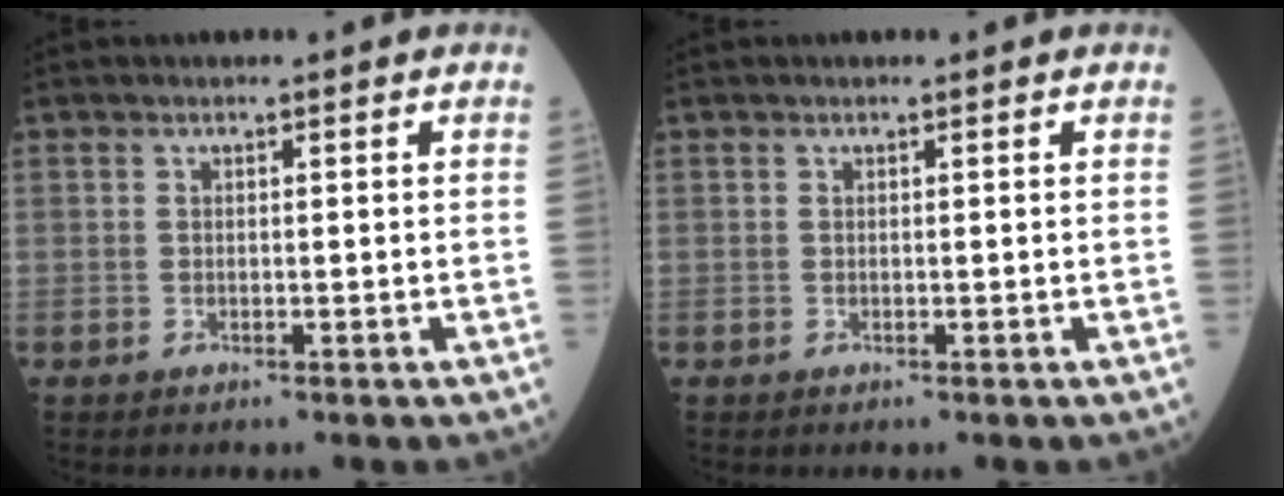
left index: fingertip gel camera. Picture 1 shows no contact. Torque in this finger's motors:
{"motor_torque": [-0.01, 0.01, 0.00, 0.00]}